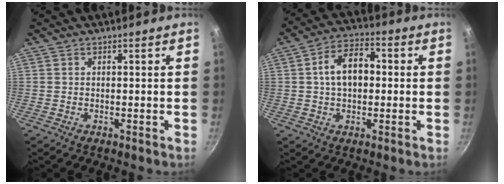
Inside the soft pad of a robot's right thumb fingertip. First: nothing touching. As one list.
[{"total": 9.4, "force": [0.8, 6.1, 7.1], "torque": [-0.092, 0.023, 0.003]}]